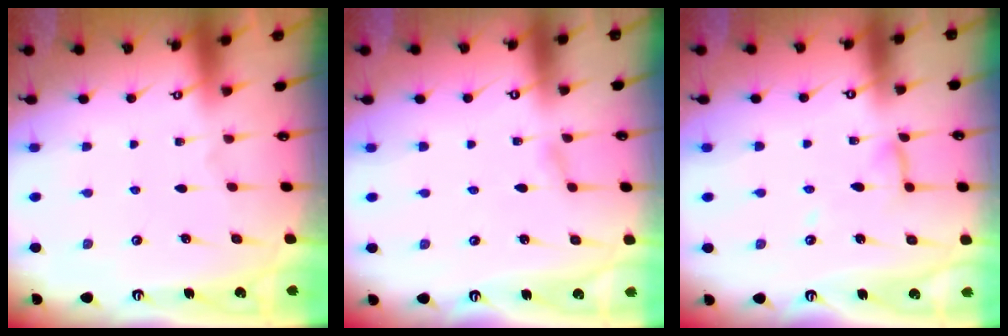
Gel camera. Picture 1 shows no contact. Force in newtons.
{"total": 1.2, "press": 1.2, "slide": 0.1}
{"total": 6.1, "press": 6.1, "slide": 0.5}